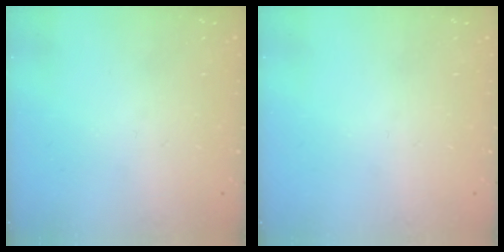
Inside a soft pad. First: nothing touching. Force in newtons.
{"total": 0.0}